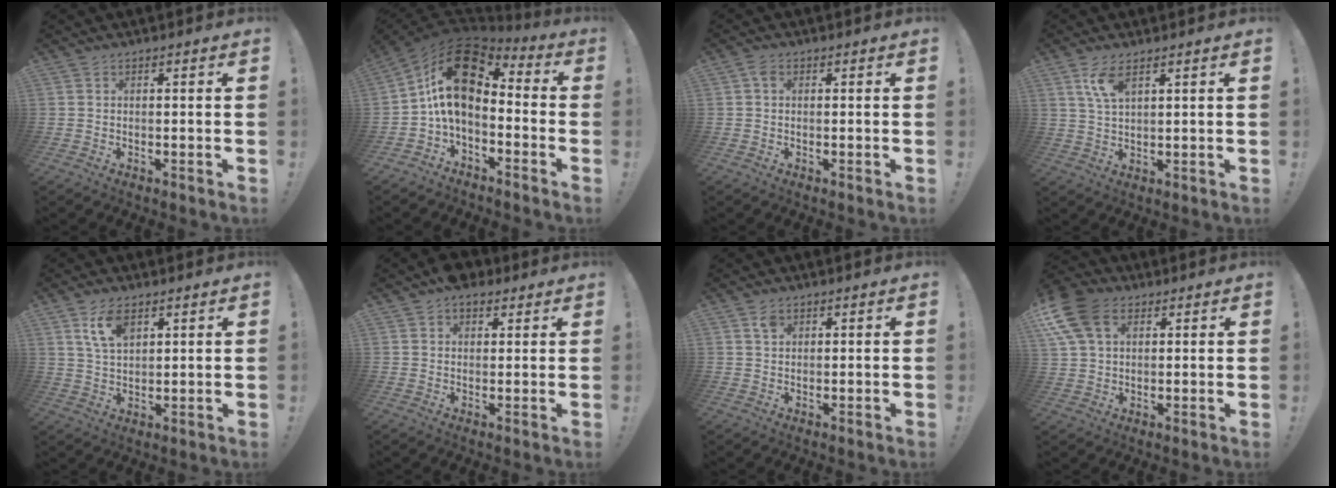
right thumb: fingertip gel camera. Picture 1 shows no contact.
{"total": 16.9, "force": [3.4, 9.7, 13.4], "torque": [-0.247, -0.010, 0.060]}
{"total": 1.9, "force": [0.4, 1.3, 1.3], "torque": [-0.027, 0.005, 0.007]}
{"total": 6.4, "force": [3.4, 2.3, 4.9], "torque": [-0.091, -0.007, 0.060]}
{"total": 8.0, "force": [4.3, 3.9, 5.5], "torque": [-0.099, -0.010, 0.079]}
{"total": 5.4, "force": [3.6, 3.4, 2.0], "torque": [-0.029, -0.010, 0.067]}
{"total": 2.4, "force": [1.5, 1.6, 1.0], "torque": [-0.013, -0.002, 0.026]}
{"total": 14.3, "force": [5.9, 9.7, 8.8], "torque": [-0.175, -0.019, 0.112]}